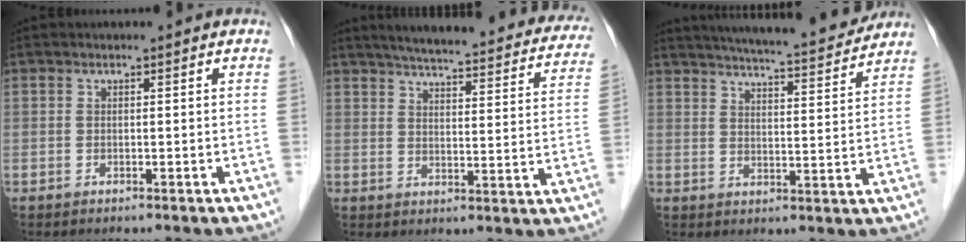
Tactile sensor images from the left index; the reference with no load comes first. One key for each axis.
{"total": 27.3, "fx": 24.2, "fy": 4.5, "fz": 11.8, "tx": -0.166, "ty": -0.035, "tz": 0.283}
{"total": 15.9, "fx": 14.5, "fy": 1.0, "fz": 6.4, "tx": -0.102, "ty": -0.007, "tz": 0.195}